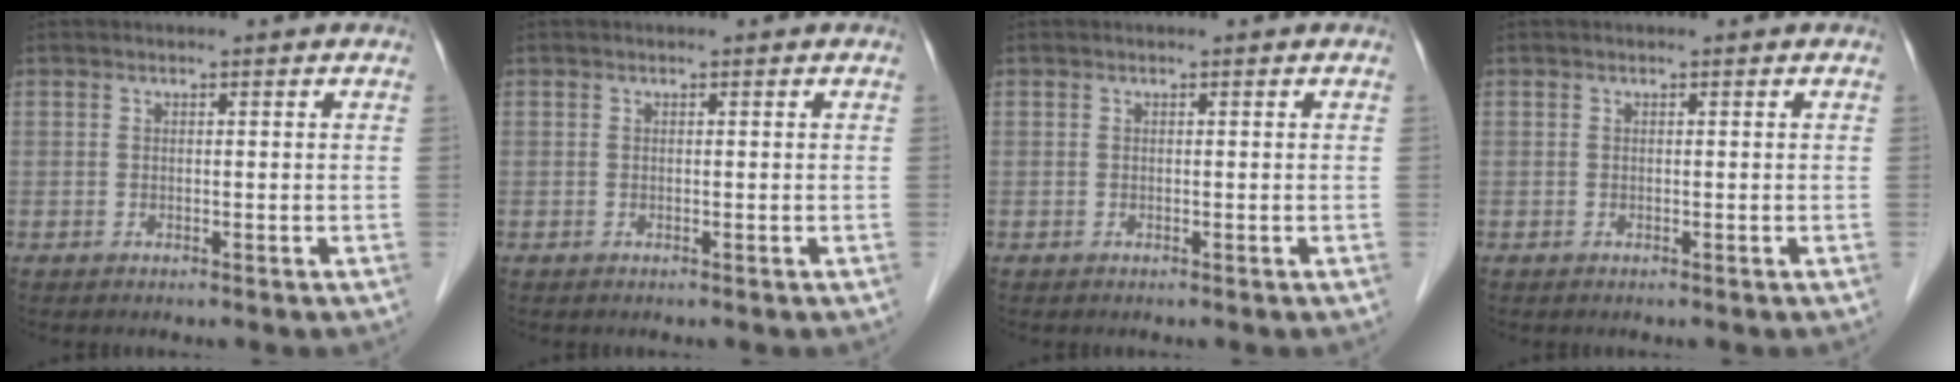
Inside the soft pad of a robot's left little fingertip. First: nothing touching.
{"total": 0.0}
{"total": 0.0}
{"total": 0.0}